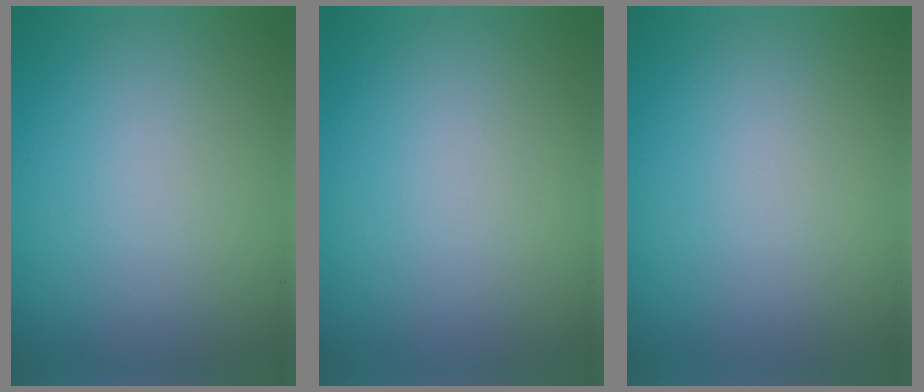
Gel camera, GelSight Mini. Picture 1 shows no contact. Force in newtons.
{"total": 0.0}
{"total": 0.0}